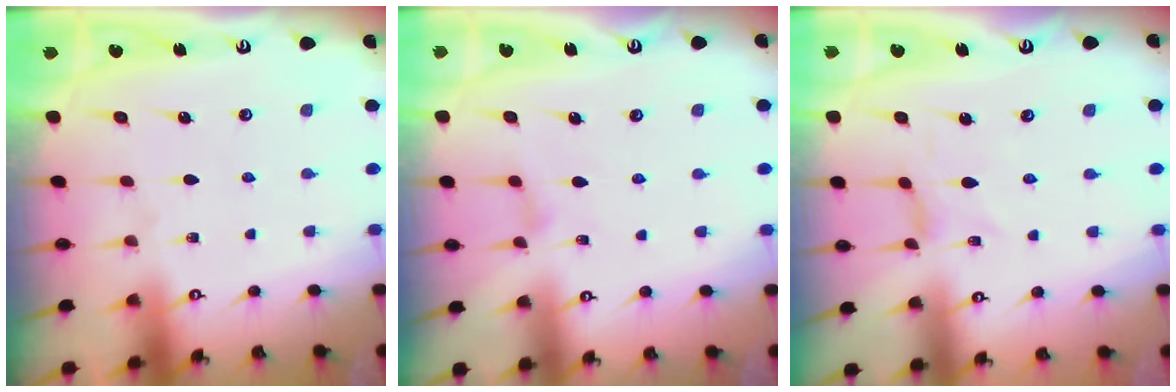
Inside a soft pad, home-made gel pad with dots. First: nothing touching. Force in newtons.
{"total": 2.9, "press": 2.9, "slide": 0.4}
{"total": 0.0}